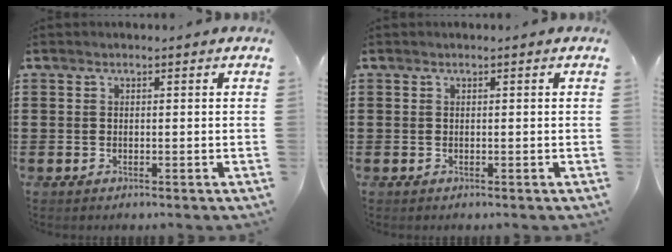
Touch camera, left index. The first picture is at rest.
{"total": 0.0}